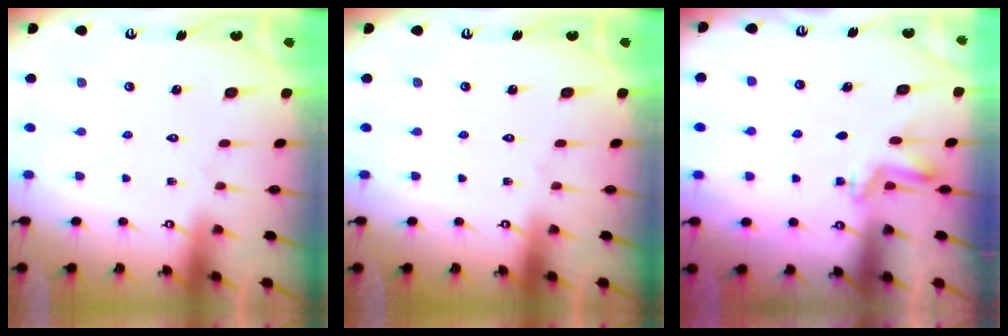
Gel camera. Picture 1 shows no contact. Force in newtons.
{"total": 0.0}
{"total": 2.8, "press": 2.7, "slide": 0.9}